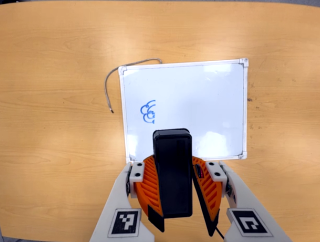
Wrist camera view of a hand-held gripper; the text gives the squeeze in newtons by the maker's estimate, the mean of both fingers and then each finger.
{"total": 9.1, "left": 9.5, "right": 8.6}